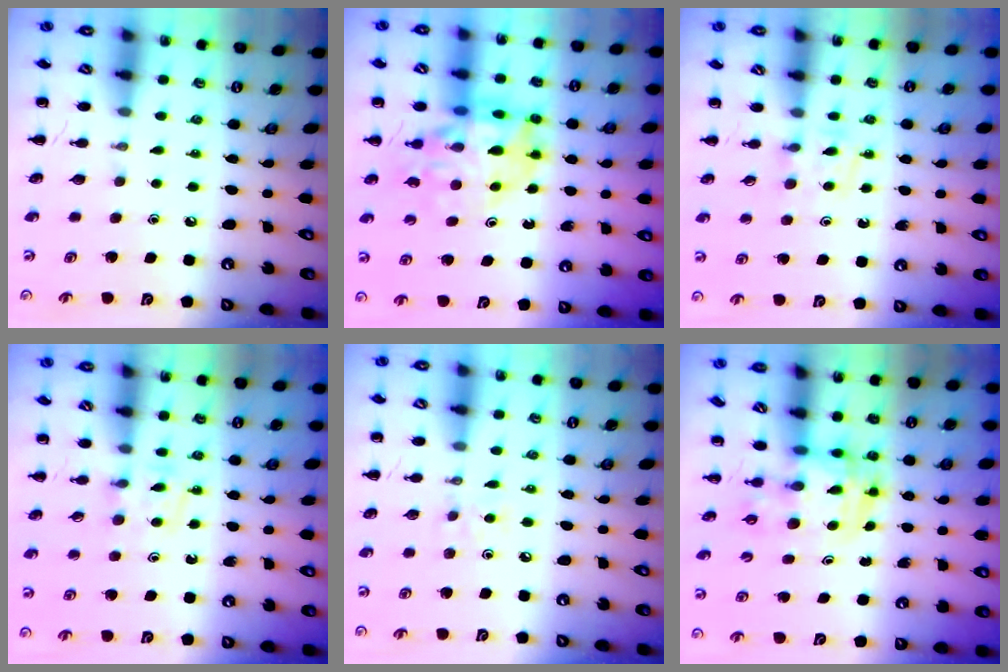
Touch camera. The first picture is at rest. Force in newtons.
{"total": 15.5, "press": 15.0, "slide": 4.0}
{"total": 4.8, "press": 4.4, "slide": 1.8}
{"total": 4.8, "press": 4.4, "slide": 1.8}
{"total": 4.3, "press": 4.0, "slide": 1.3}
{"total": 3.6, "press": 3.5, "slide": 0.6}